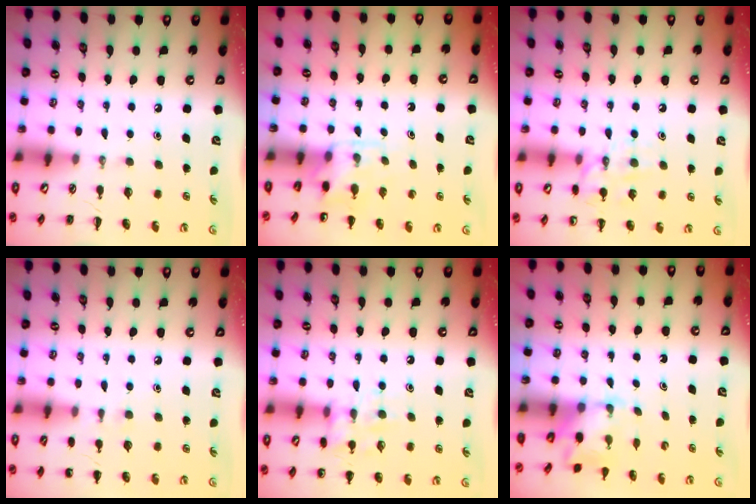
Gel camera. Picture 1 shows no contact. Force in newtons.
{"total": 3.4, "press": 3.2, "slide": 1.1}
{"total": 11.2, "press": 11.2, "slide": 0.8}
{"total": 5.8, "press": 5.6, "slide": 1.6}
{"total": 11.9, "press": 11.8, "slide": 1.4}
{"total": 2.0, "press": 1.9, "slide": 0.6}